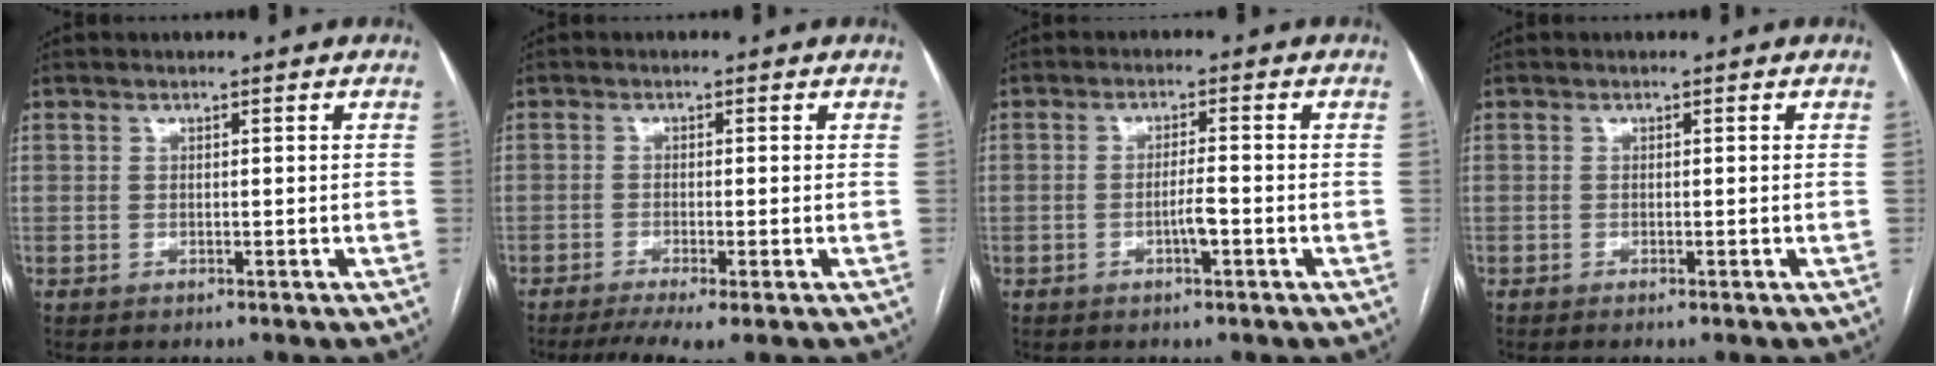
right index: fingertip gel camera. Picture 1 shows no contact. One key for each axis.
{"total": 5.3, "fx": -3.5, "fy": 0.1, "fz": 4.0, "tx": -0.064, "ty": -0.009, "tz": -0.059}
{"total": 2.9, "fx": -1.0, "fy": 0.3, "fz": 2.8, "tx": -0.048, "ty": 0.002, "tz": -0.016}
{"total": 0.5, "fx": -0.3, "fy": -0.1, "fz": 0.4, "tx": -0.011, "ty": 0.000, "tz": -0.007}